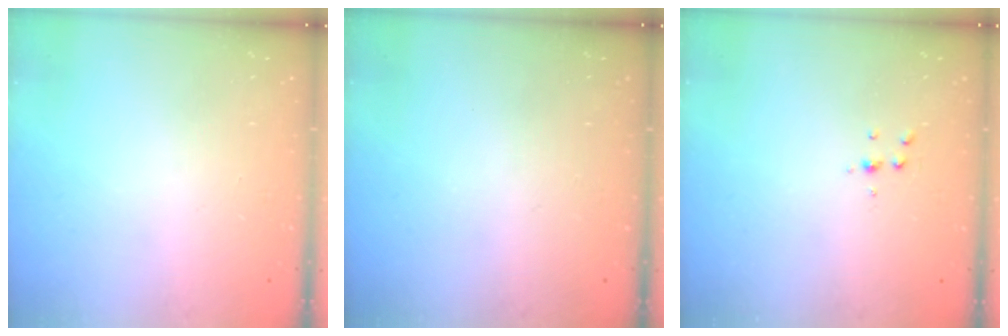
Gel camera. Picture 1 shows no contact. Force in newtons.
{"total": 0.0}
{"total": 3.8, "press": 3.8, "slide": 0.4}